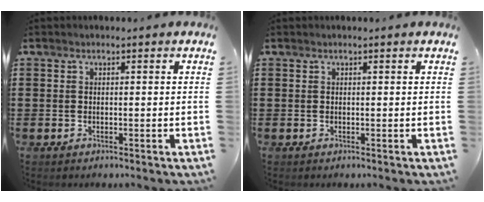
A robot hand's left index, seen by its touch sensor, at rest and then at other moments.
{"total": 0.0}